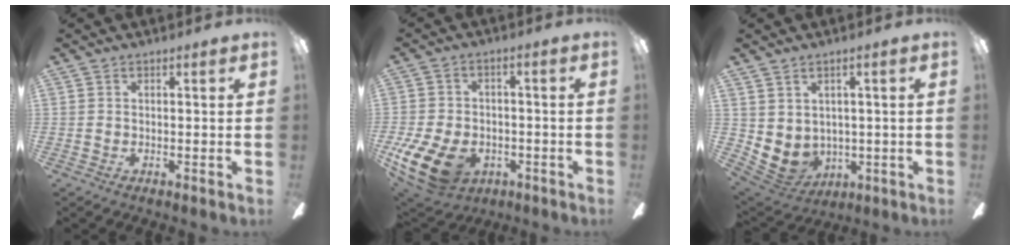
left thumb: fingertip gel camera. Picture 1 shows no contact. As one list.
[{"total": 14.5, "force": [-6.4, 9.0, 9.4], "torque": [-0.200, 0.037, -0.107]}, {"total": 5.2, "force": [0.7, 4.8, 1.9], "torque": [-0.067, -0.017, 0.013]}]